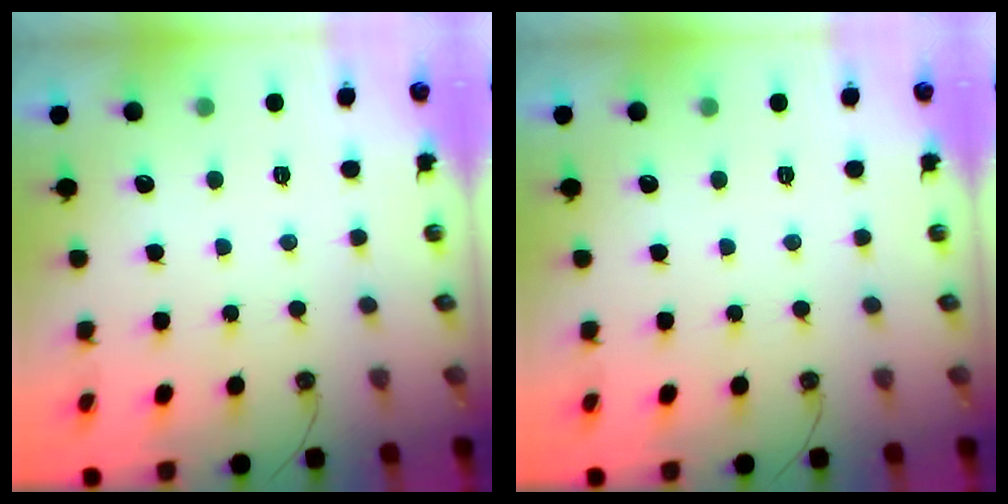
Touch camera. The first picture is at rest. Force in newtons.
{"total": 0.0}